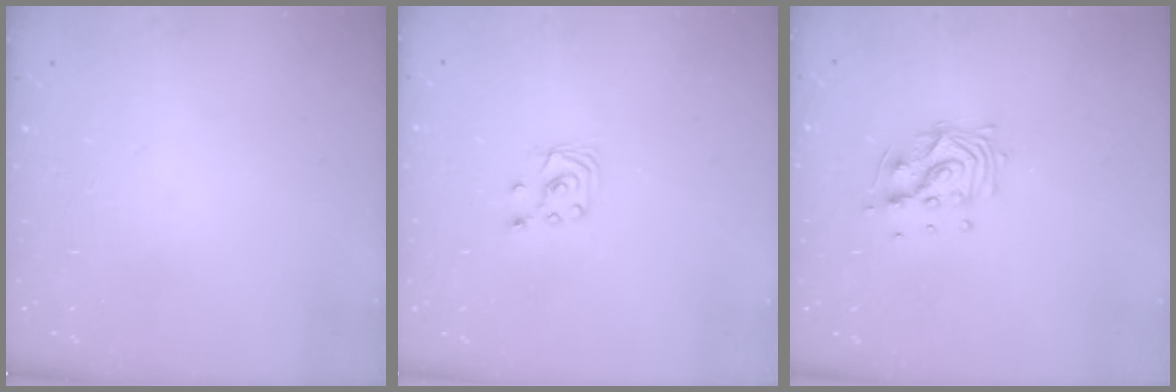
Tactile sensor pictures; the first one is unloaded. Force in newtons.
{"total": 2.4, "press": 2.4, "slide": 0.2}
{"total": 10.6, "press": 10.6, "slide": 0.5}